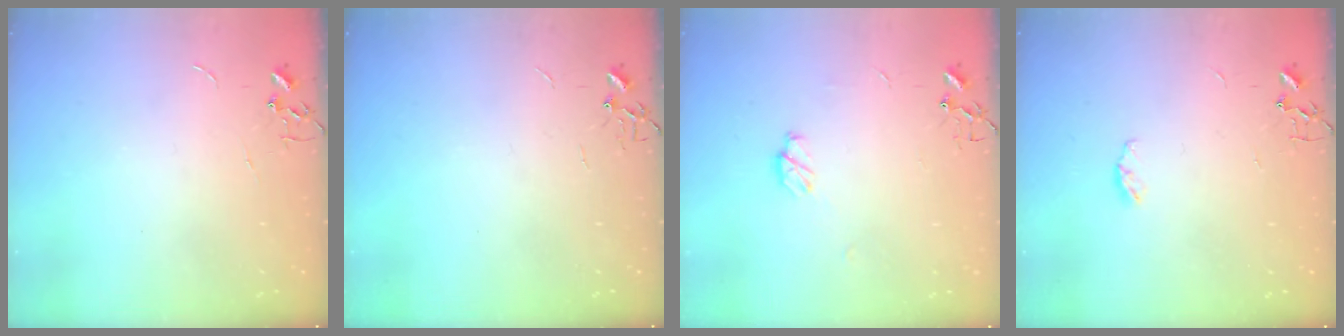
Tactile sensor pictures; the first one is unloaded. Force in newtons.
{"total": 0.0}
{"total": 4.9, "press": 4.9, "slide": 0.3}
{"total": 4.1, "press": 4.1, "slide": 0.6}